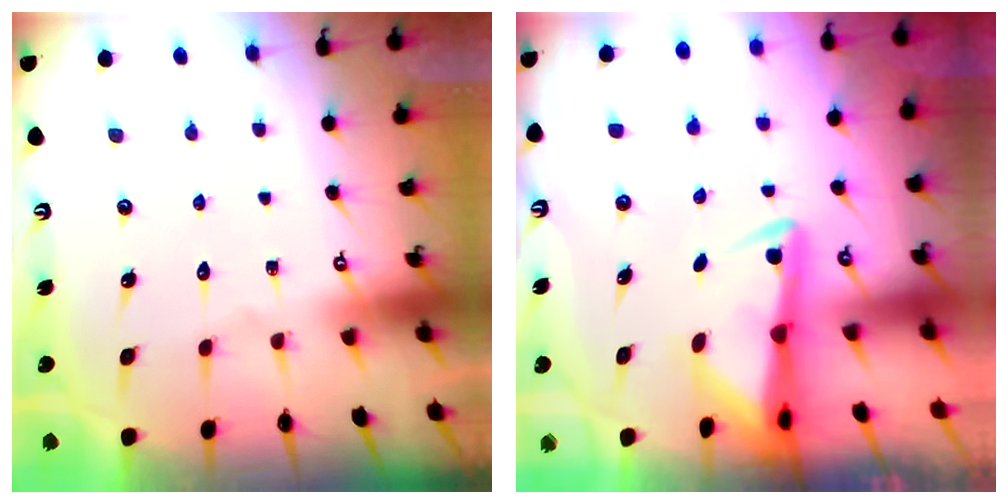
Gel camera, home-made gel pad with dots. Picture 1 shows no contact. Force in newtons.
{"total": 2.9, "press": 2.9, "slide": 0.4}